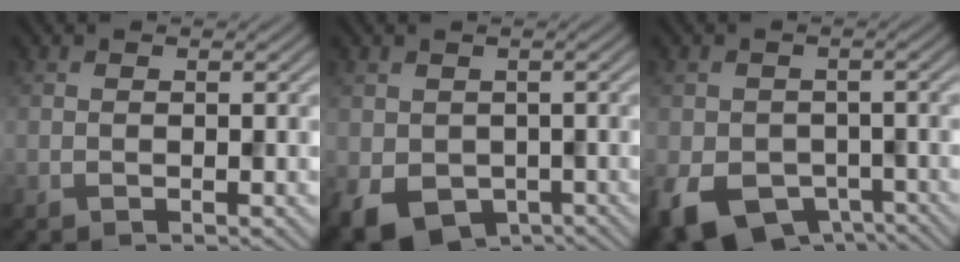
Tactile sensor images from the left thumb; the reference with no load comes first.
{"total": 6.0, "force": [-2.0, 4.6, 3.1], "torque": [-0.083, -0.027, -0.030]}
{"total": 8.7, "force": [-4.2, 6.3, 4.3], "torque": [-0.094, -0.043, -0.065]}